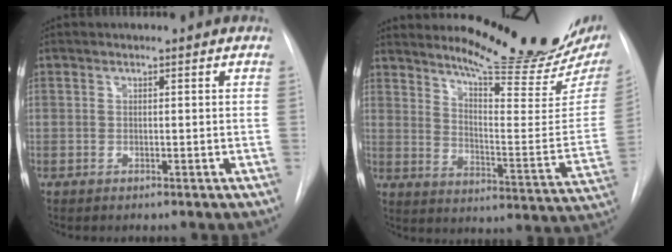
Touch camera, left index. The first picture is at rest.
{"total": 19.6, "force": [16.9, 0.4, 9.9], "torque": [-0.144, -0.092, 0.230]}